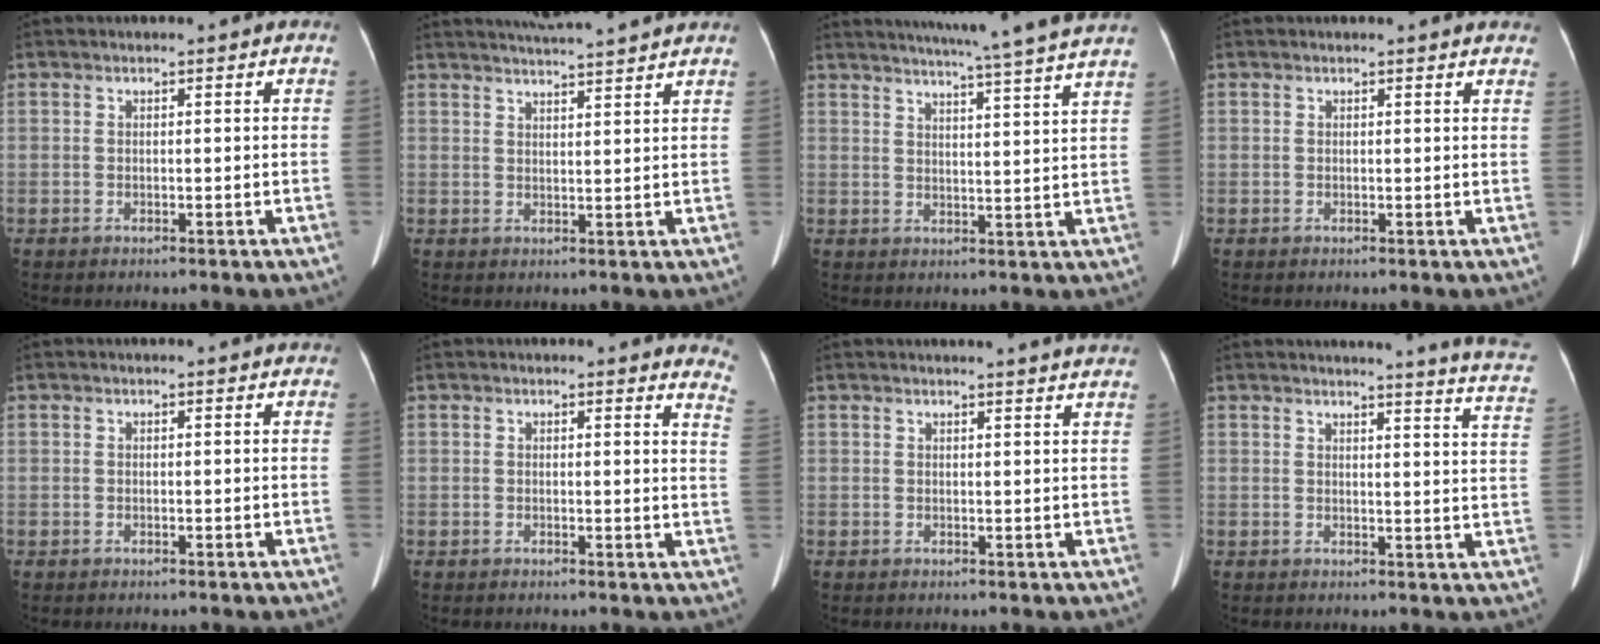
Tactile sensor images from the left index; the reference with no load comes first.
{"total": 9.4, "force": [8.7, -0.6, 3.3], "torque": [-0.059, 0.020, 0.114]}
{"total": 18.3, "force": [16.4, -2.0, 8.0], "torque": [-0.132, -0.032, 0.198]}
{"total": 4.9, "force": [4.8, 0.7, 1.2], "torque": [-0.005, -0.007, 0.026]}
{"total": 1.4, "force": [1.3, 0.7, 0.2], "torque": [-0.008, 0.008, 0.001]}
{"total": 5.4, "force": [5.2, 0.4, 1.0], "torque": [-0.003, -0.041, 0.021]}
{"total": 7.2, "force": [6.9, -0.5, 2.1], "torque": [-0.019, 0.001, 0.057]}
{"total": 11.7, "force": [10.9, -0.8, 4.2], "torque": [-0.040, -0.074, 0.094]}